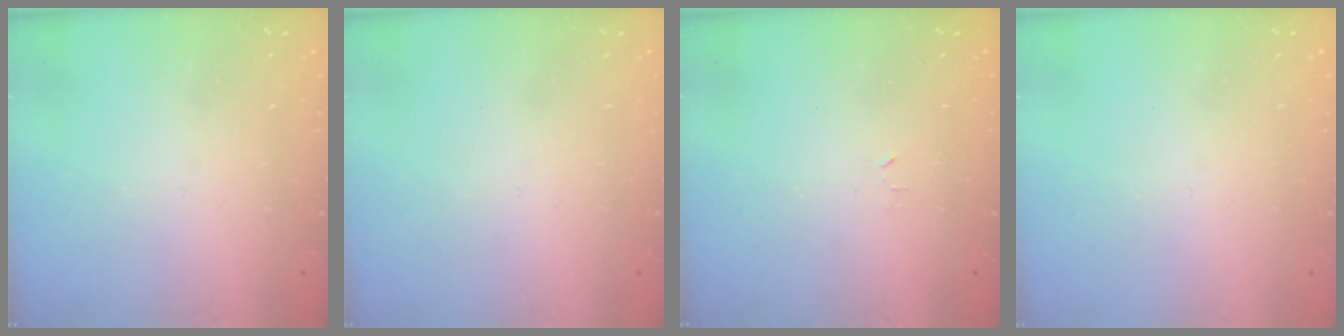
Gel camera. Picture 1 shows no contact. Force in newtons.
{"total": 1.6, "press": 1.6, "slide": 0.1}
{"total": 2.4, "press": 2.4, "slide": 0.4}
{"total": 1.8, "press": 1.8, "slide": 0.4}